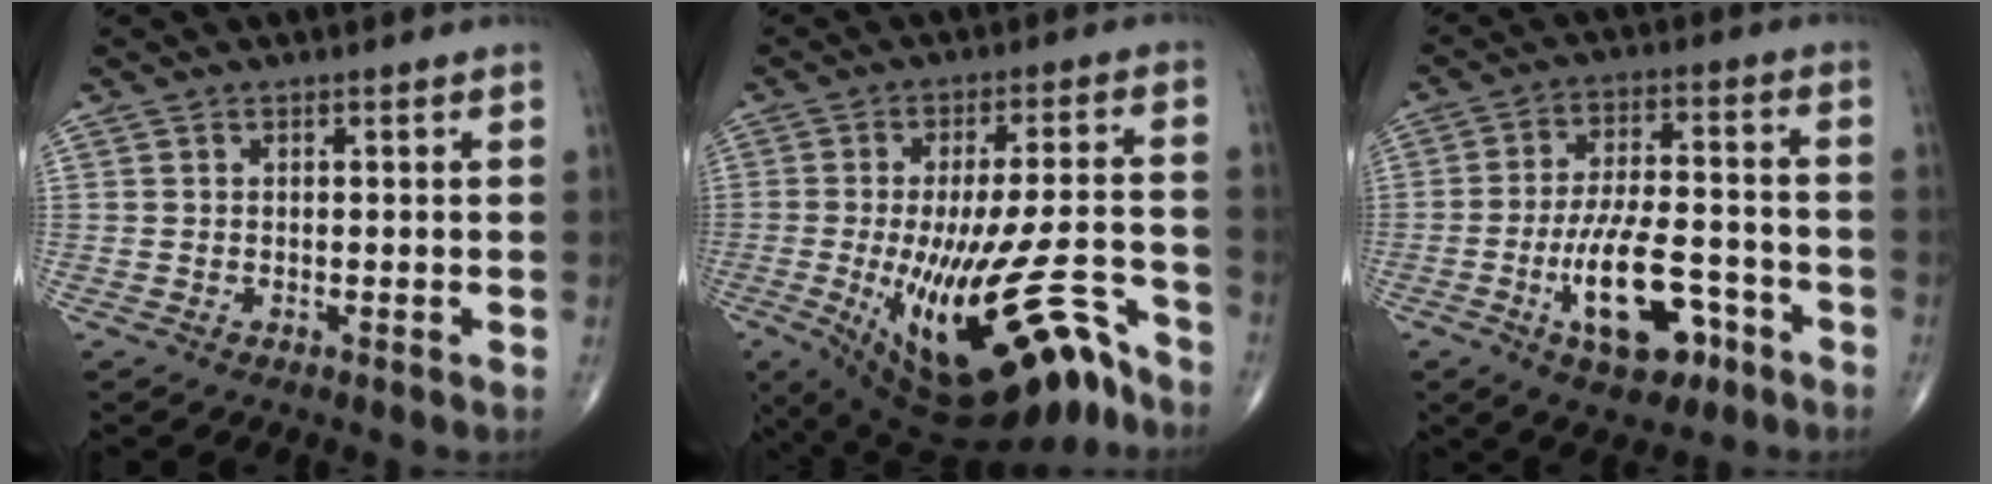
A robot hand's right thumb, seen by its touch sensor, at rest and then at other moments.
{"total": 23.5, "force": [-12.5, 7.7, 18.4], "torque": [-0.263, 0.049, -0.181]}
{"total": 14.0, "force": [-6.1, 6.2, 11.0], "torque": [-0.170, 0.032, -0.097]}